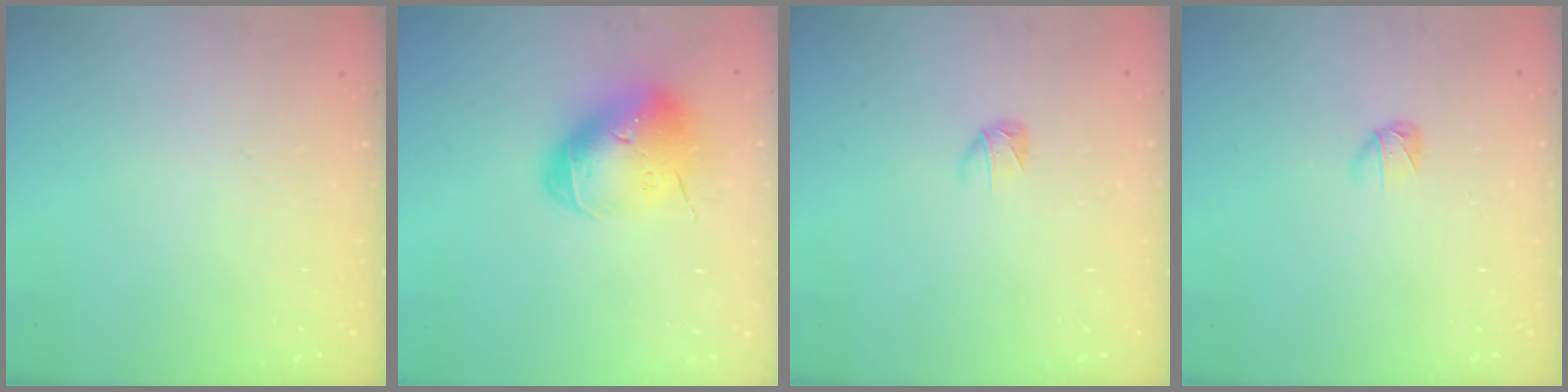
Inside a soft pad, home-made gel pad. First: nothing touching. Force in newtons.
{"total": 16.7, "press": 16.5, "slide": 2.6}
{"total": 3.4, "press": 3.3, "slide": 0.7}
{"total": 3.0, "press": 2.9, "slide": 0.7}